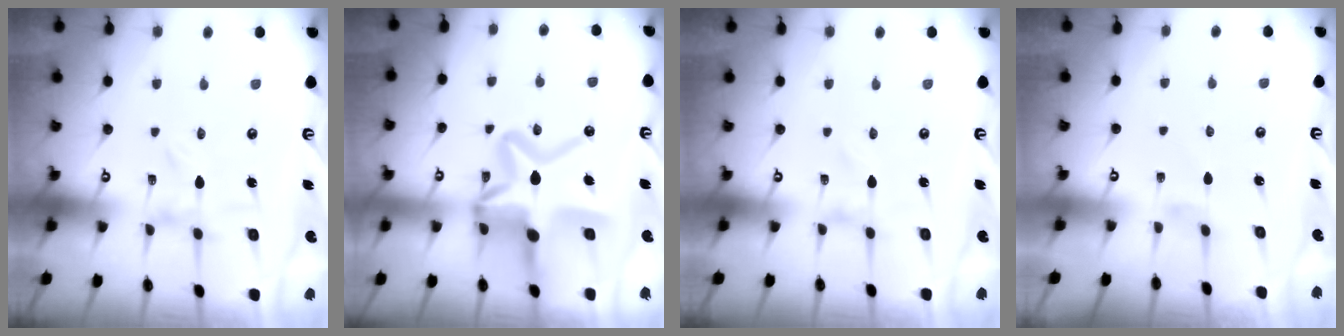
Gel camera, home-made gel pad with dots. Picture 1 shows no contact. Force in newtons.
{"total": 20.2, "press": 20.1, "slide": 1.9}
{"total": 0.0}
{"total": 0.7, "press": 0.6, "slide": 0.4}